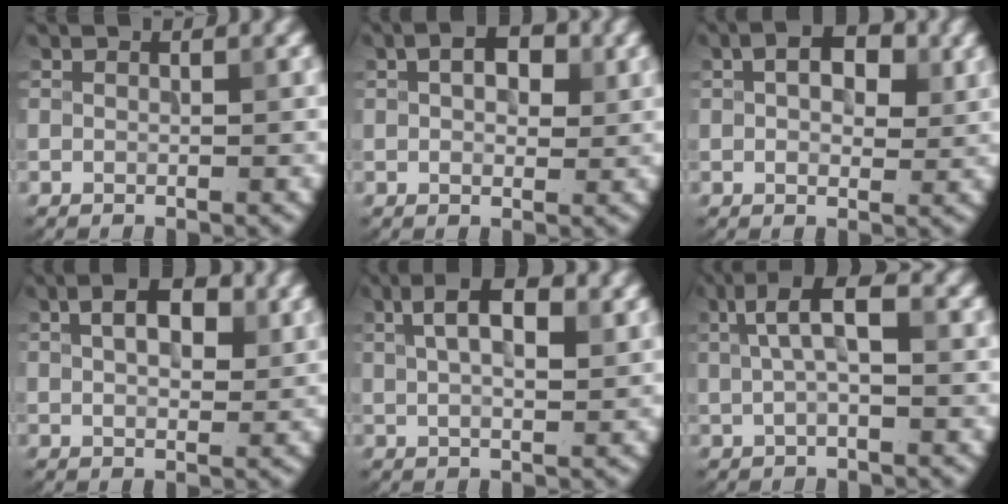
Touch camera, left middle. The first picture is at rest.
{"total": 3.5, "force": [1.1, 2.0, 2.7], "torque": [-0.035, 0.002, 0.014]}
{"total": 4.1, "force": [1.2, 2.4, 3.2], "torque": [-0.042, 0.000, 0.018]}
{"total": 4.5, "force": [1.5, 2.4, 3.5], "torque": [-0.048, 0.003, 0.022]}
{"total": 5.3, "force": [2.0, 2.2, 4.4], "torque": [-0.075, 0.006, 0.030]}
{"total": 4.3, "force": [1.1, 1.3, 4.0], "torque": [-0.074, 0.010, 0.015]}